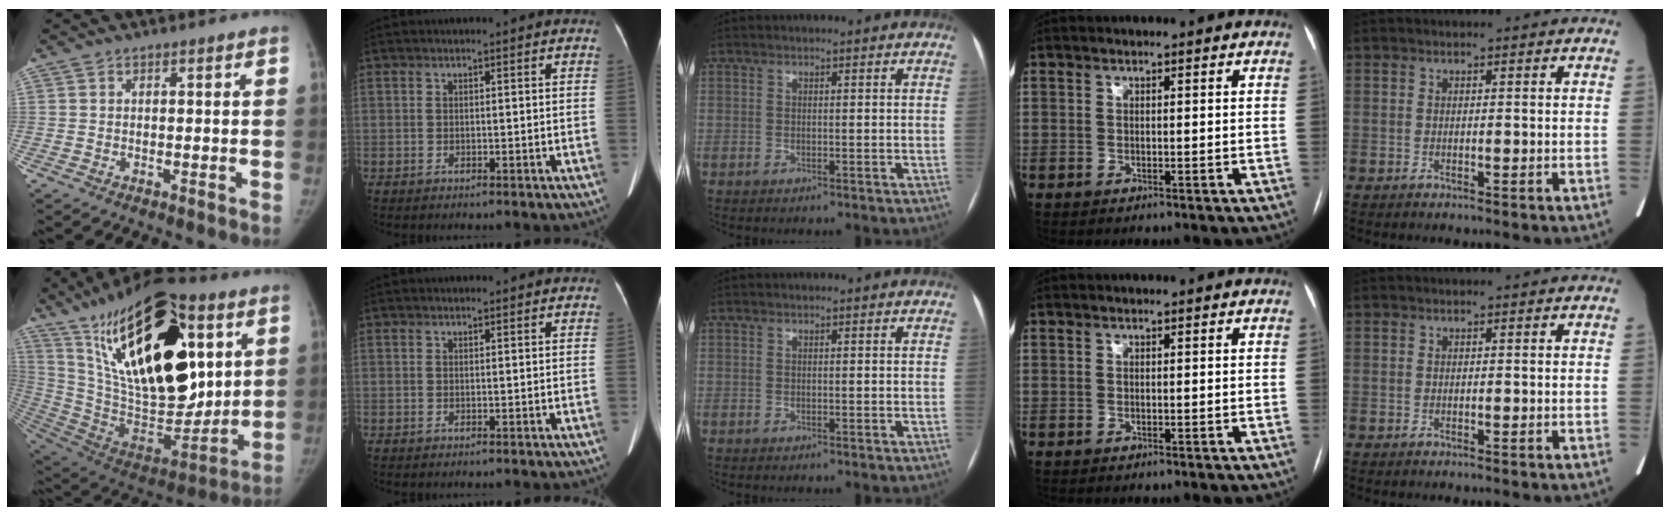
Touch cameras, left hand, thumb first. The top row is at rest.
{"thumb": {"total": 35.4, "force": [13.5, 15.8, 28.7], "torque": [-0.465, -0.029, 0.243]}, "index": {"total": 1.7, "force": [1.6, 0.3, 0.6], "torque": [-0.008, 0.002, 0.017]}}